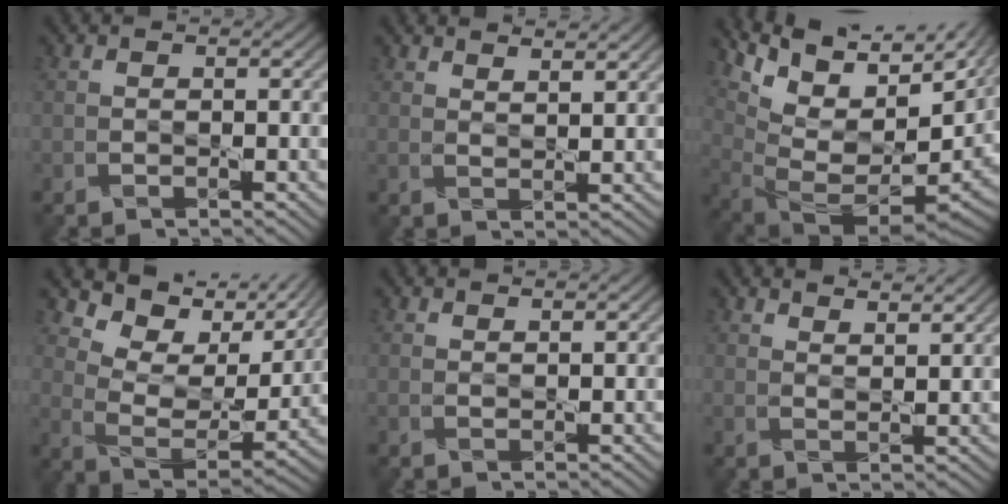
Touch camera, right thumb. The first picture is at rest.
{"total": 3.0, "force": [2.6, 0.5, 1.5], "torque": [-0.019, -0.009, 0.049]}
{"total": 15.7, "force": [6.1, 8.5, 11.7], "torque": [-0.219, 0.013, 0.134]}
{"total": 11.7, "force": [8.1, 5.5, 6.5], "torque": [-0.145, -0.003, 0.141]}
{"total": 0.9, "force": [0.9, 0.1, 0.2], "torque": [-0.011, -0.002, 0.018]}
{"total": 3.6, "force": [3.1, 0.7, 1.7], "torque": [-0.022, -0.011, 0.056]}